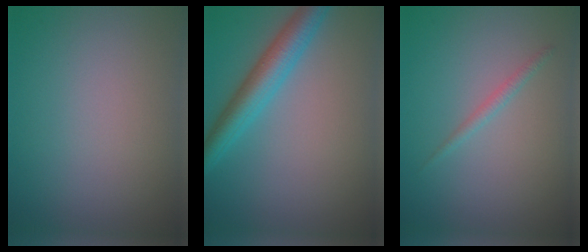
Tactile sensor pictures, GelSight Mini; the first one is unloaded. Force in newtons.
{"total": 4.5, "press": 4.5, "slide": 0.3}
{"total": 1.0, "press": 1.0, "slide": 0.1}